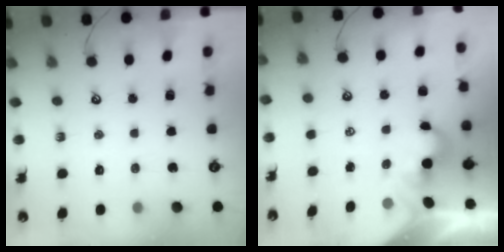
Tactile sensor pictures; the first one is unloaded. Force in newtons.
{"total": 1.2, "press": 1.1, "slide": 0.4}